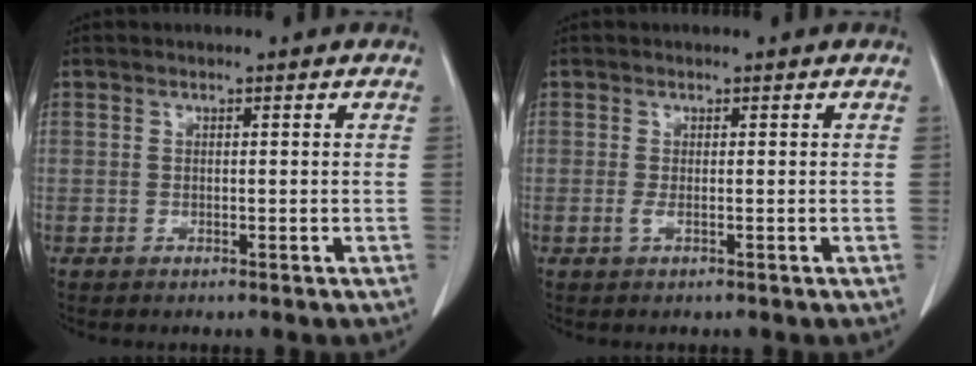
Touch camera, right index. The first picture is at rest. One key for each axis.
{"total": 0.7, "fx": -0.2, "fy": -0.1, "fz": 0.7, "tx": -0.017, "ty": -0.003, "tz": -0.005}